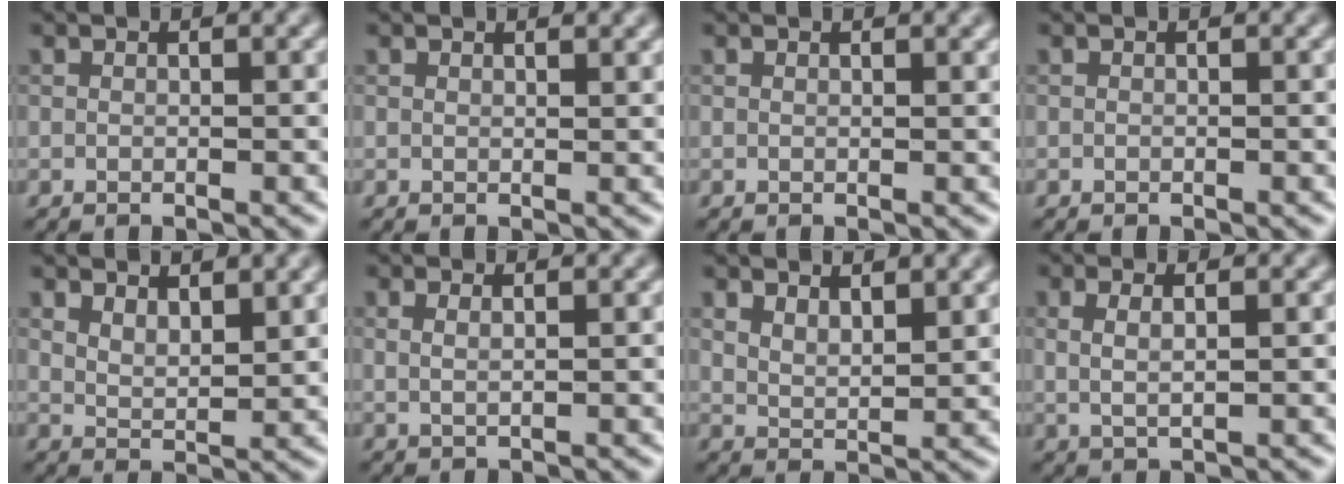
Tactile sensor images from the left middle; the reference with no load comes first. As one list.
[{"total": 1.1, "force": [1.0, 0.2, 0.4], "torque": [-0.007, 0.000, 0.015]}, {"total": 0.8, "force": [0.7, 0.1, 0.2], "torque": [-0.003, 0.001, 0.012]}, {"total": 0.0}, {"total": 3.4, "force": [2.7, 1.2, 1.7], "torque": [-0.031, -0.003, 0.052]}, {"total": 1.6, "force": [0.8, 0.7, 1.2], "torque": [-0.014, -0.002, 0.005]}, {"total": 3.2, "force": [2.5, 1.1, 1.7], "torque": [-0.032, -0.002, 0.049]}, {"total": 2.2, "force": [0.7, 0.7, 1.9], "torque": [-0.031, -0.002, 0.014]}]